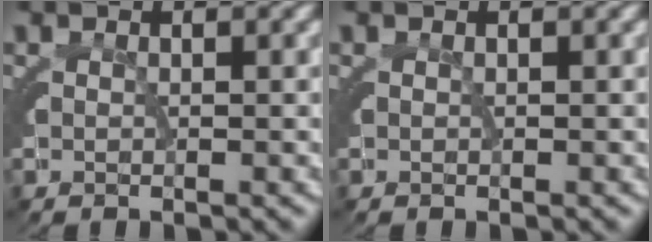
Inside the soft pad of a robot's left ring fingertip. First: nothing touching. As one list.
[{"total": 0.0}]